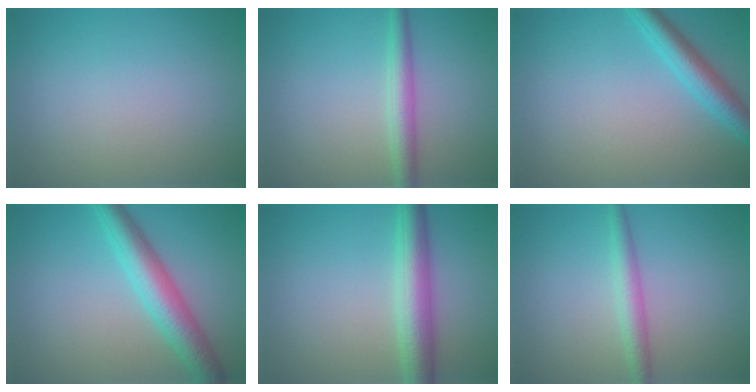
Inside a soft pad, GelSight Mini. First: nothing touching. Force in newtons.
{"total": 2.7, "press": 2.7, "slide": 0.1}
{"total": 3.7, "press": 3.7, "slide": 0.2}
{"total": 5.2, "press": 5.2, "slide": 0.1}
{"total": 5.0, "press": 5.0, "slide": 0.1}
{"total": 2.3, "press": 2.3, "slide": 0.0}